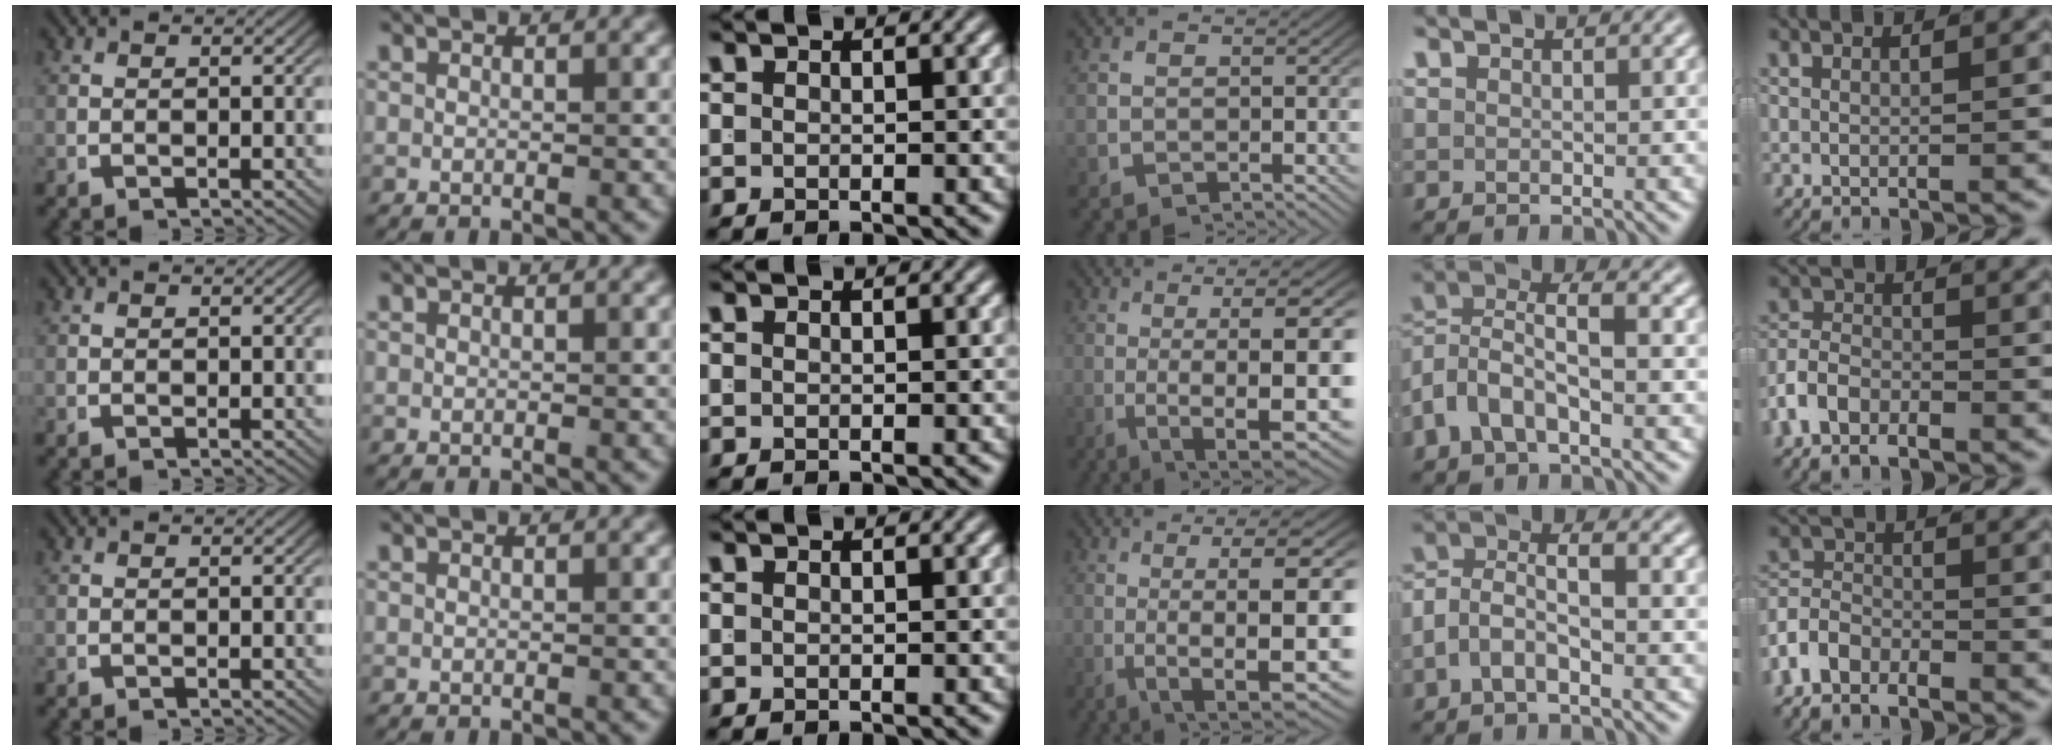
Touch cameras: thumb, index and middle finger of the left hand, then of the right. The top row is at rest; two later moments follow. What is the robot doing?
{"motion": "lift_and_place", "object": "coat"}